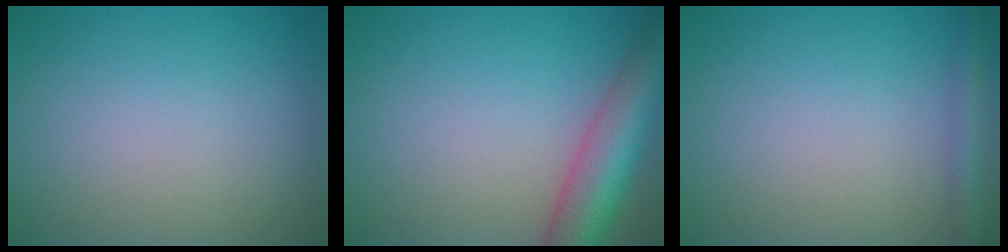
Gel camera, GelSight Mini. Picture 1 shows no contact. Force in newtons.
{"total": 7.6, "press": 7.6, "slide": 0.4}
{"total": 2.4, "press": 2.4, "slide": 0.1}